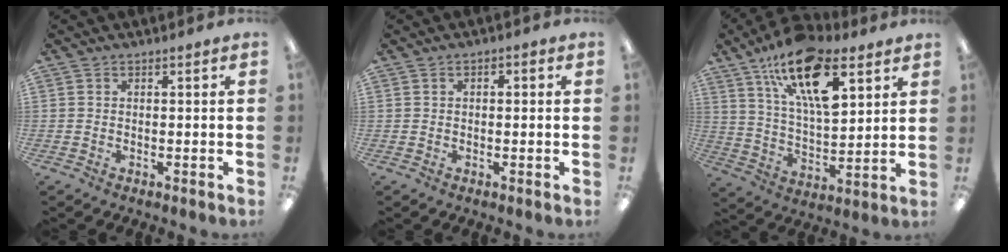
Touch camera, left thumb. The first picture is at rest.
{"total": 0.9, "force": [0.0, 0.6, 0.7], "torque": [-0.013, 0.004, -0.001]}
{"total": 20.0, "force": [11.0, 8.6, 14.3], "torque": [-0.229, -0.046, 0.184]}